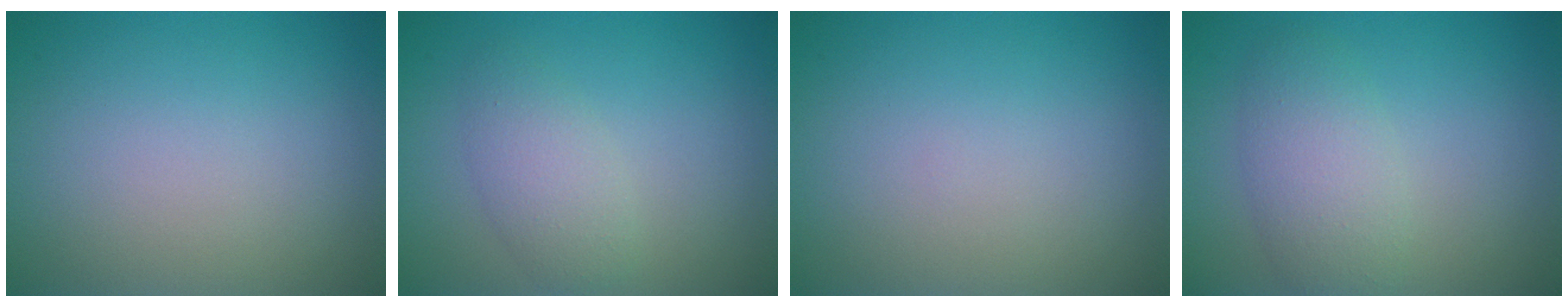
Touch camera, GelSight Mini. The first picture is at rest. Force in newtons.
{"total": 2.6, "press": 2.6, "slide": 0.1}
{"total": 0.0}
{"total": 3.7, "press": 3.7, "slide": 0.2}